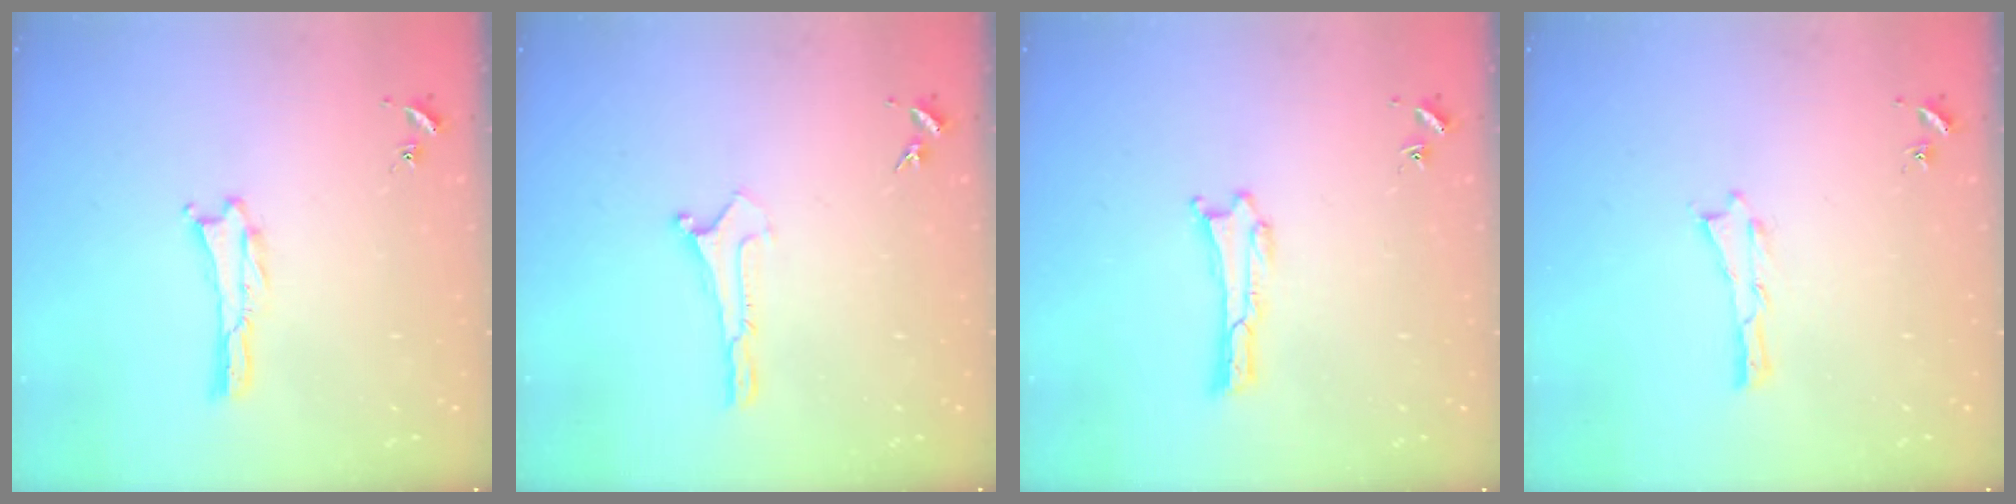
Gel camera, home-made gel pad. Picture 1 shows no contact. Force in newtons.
{"total": 0.0}
{"total": 0.0}
{"total": 0.0}